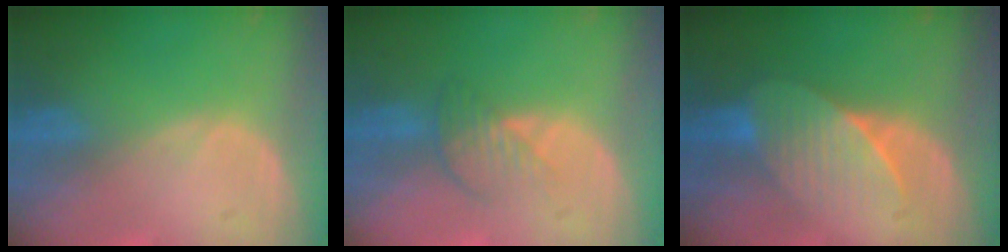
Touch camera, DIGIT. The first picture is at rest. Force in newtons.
{"total": 4.0, "press": 3.4, "slide": 2.1}
{"total": 7.4, "press": 6.9, "slide": 2.4}